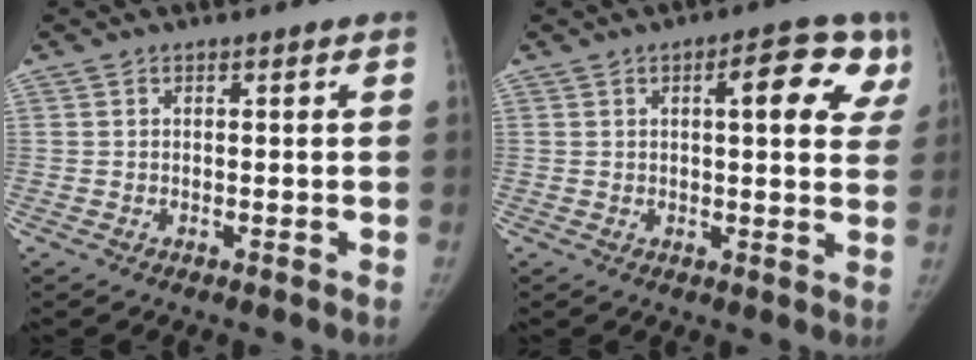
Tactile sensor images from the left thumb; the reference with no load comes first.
{"total": 11.5, "force": [4.7, 4.1, 9.6], "torque": [-0.080, -0.004, 0.049]}